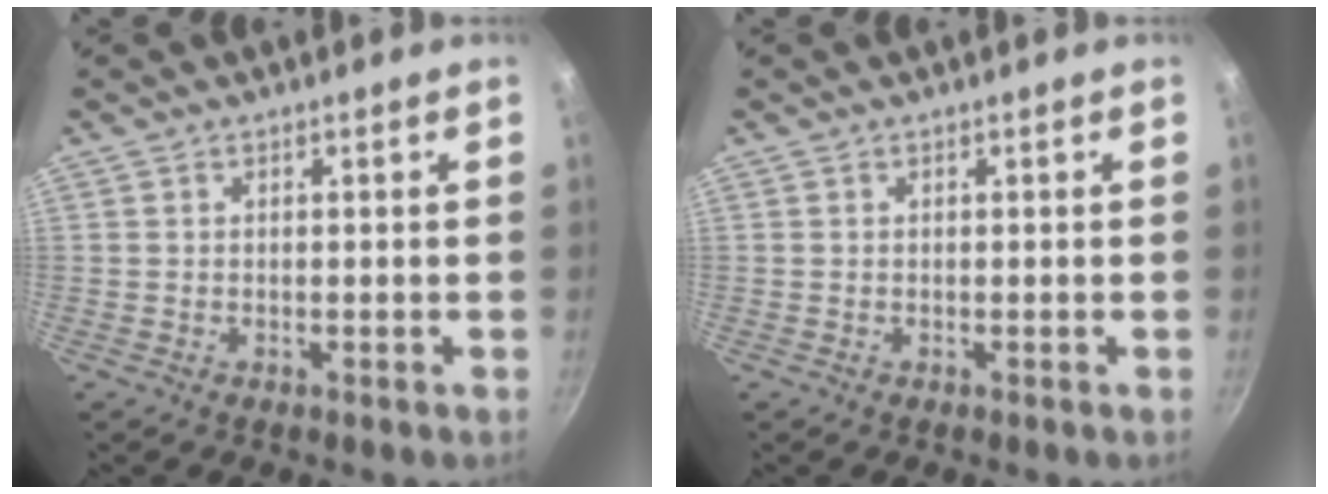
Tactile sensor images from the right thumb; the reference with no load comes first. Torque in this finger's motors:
{"motor_torque": [0.00, 0.00, 0.14, 0.05, 0.05]}